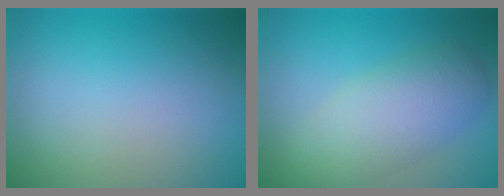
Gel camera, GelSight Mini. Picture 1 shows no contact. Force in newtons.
{"total": 5.1, "press": 5.1, "slide": 0.2}